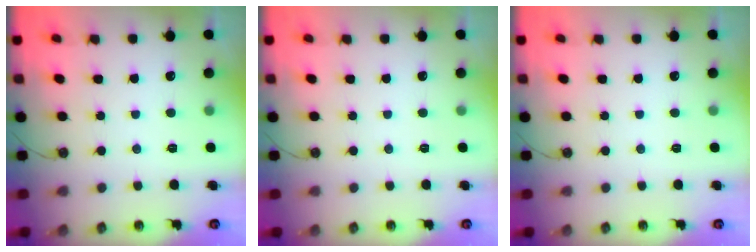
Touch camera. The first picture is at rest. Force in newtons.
{"total": 0.0}
{"total": 0.0}